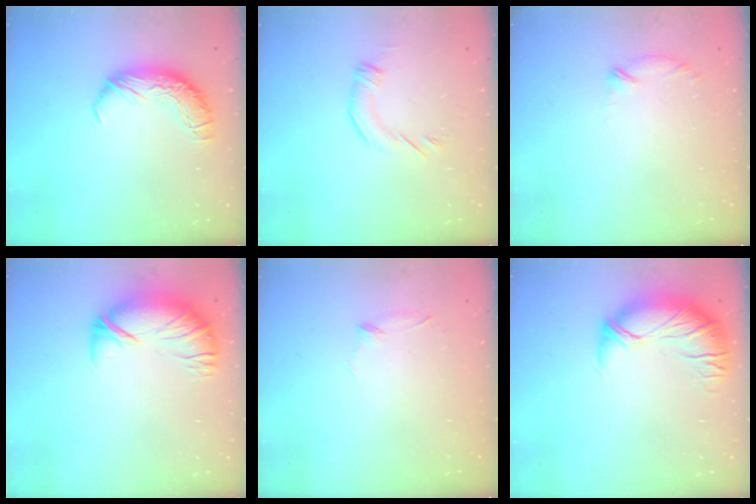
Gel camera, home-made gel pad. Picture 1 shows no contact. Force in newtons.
{"total": 2.7, "press": 2.4, "slide": 1.1}
{"total": 6.6, "press": 6.5, "slide": 1.0}
{"total": 2.8, "press": 1.6, "slide": 2.2}
{"total": 8.3, "press": 8.3, "slide": 0.6}
{"total": 2.9, "press": 1.6, "slide": 2.3}